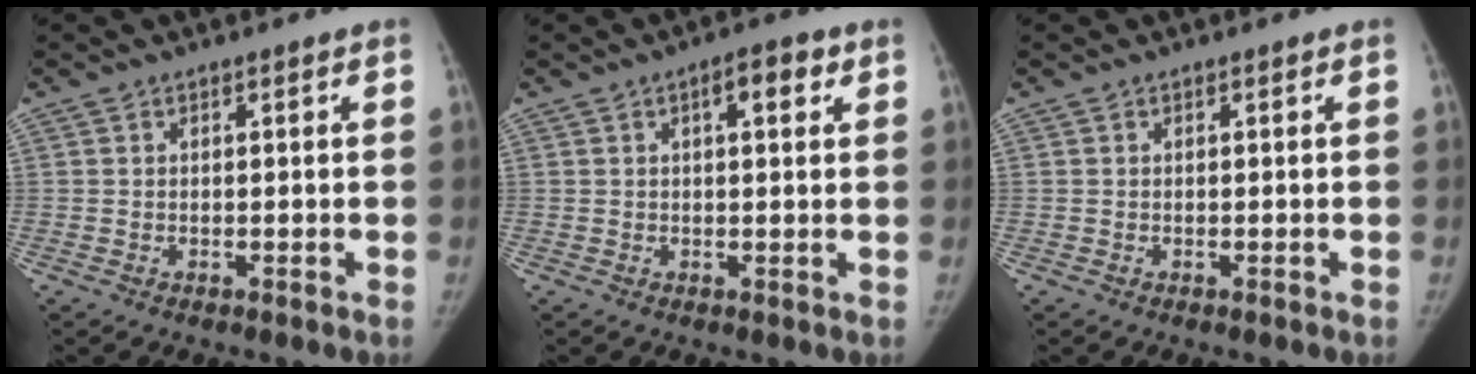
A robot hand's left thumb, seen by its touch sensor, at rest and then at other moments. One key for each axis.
{"total": 4.8, "fx": 1.9, "fy": 1.8, "fz": 4.0, "tx": -0.045, "ty": 0.003, "tz": 0.022}
{"total": 0.0}